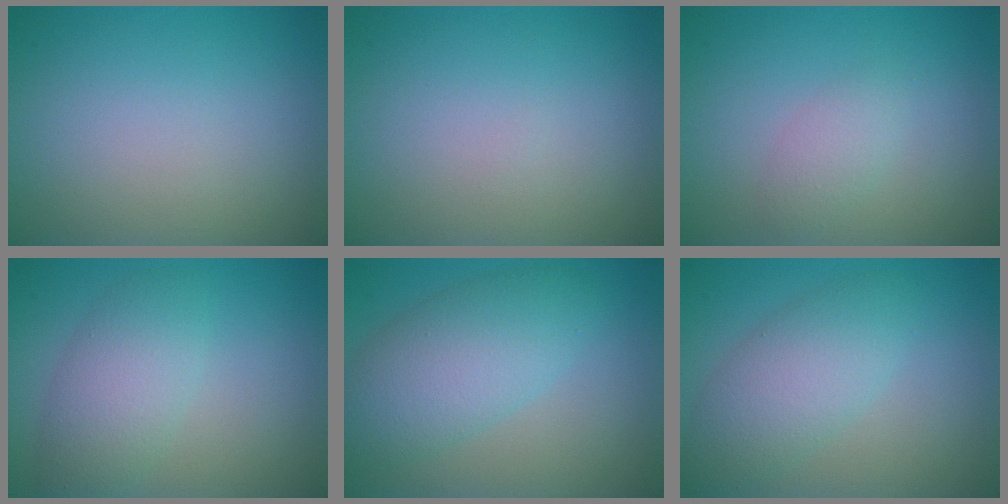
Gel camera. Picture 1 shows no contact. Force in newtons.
{"total": 0.0}
{"total": 1.7, "press": 1.7, "slide": 0.1}
{"total": 4.1, "press": 4.1, "slide": 0.1}
{"total": 6.0, "press": 6.0, "slide": 0.4}
{"total": 4.1, "press": 4.1, "slide": 0.2}